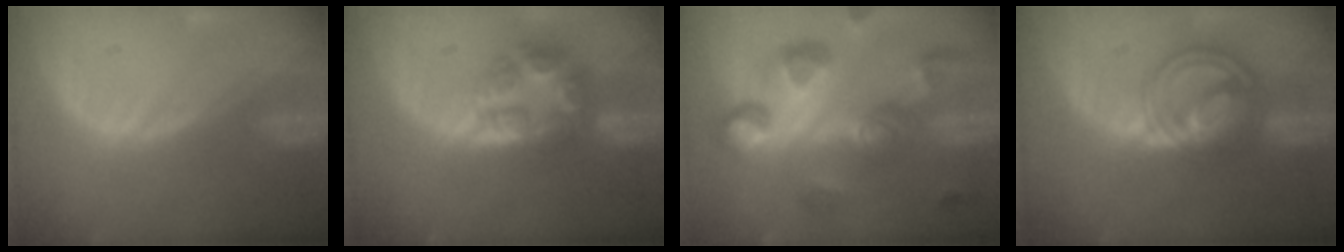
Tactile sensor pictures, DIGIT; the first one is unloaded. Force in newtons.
{"total": 7.9, "press": 6.8, "slide": 4.1}
{"total": 11.3, "press": 10.1, "slide": 5.1}
{"total": 7.8, "press": 7.7, "slide": 0.5}